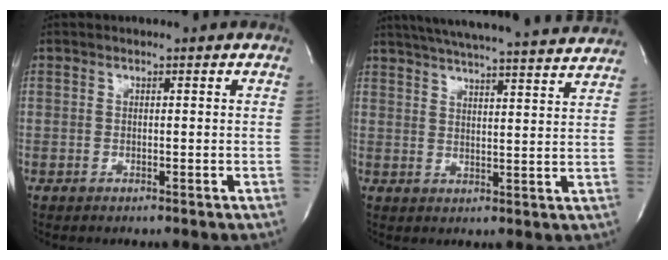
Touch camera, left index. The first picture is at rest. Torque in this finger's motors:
{"motor_torque": [-0.25, -0.03, 0.11, 0.11]}